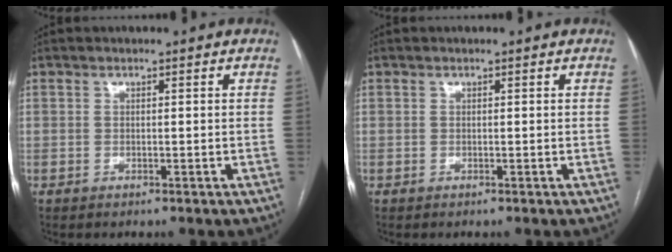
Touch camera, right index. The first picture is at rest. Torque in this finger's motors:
{"motor_torque": [0.00, 0.00, 0.00, 0.00]}